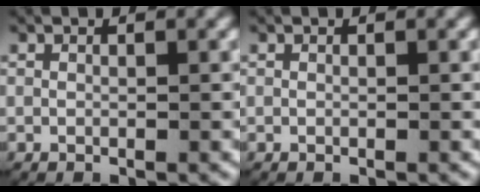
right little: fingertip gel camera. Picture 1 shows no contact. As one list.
[{"total": 0.0}]